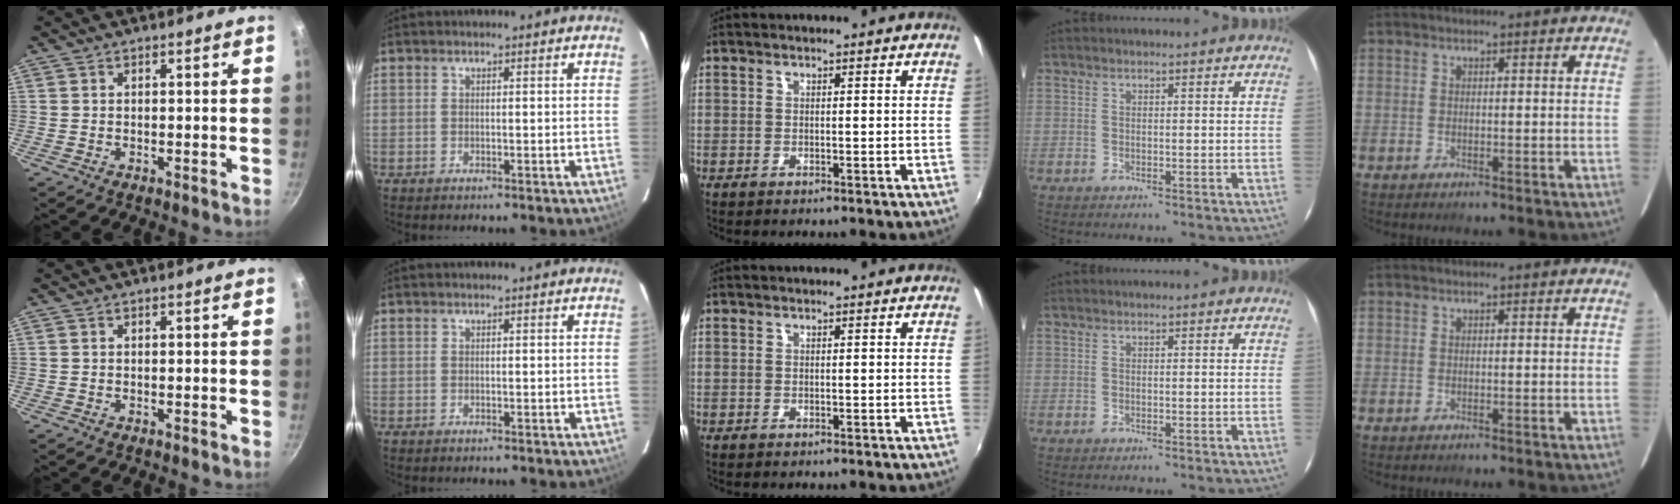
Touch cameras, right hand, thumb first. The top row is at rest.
{}